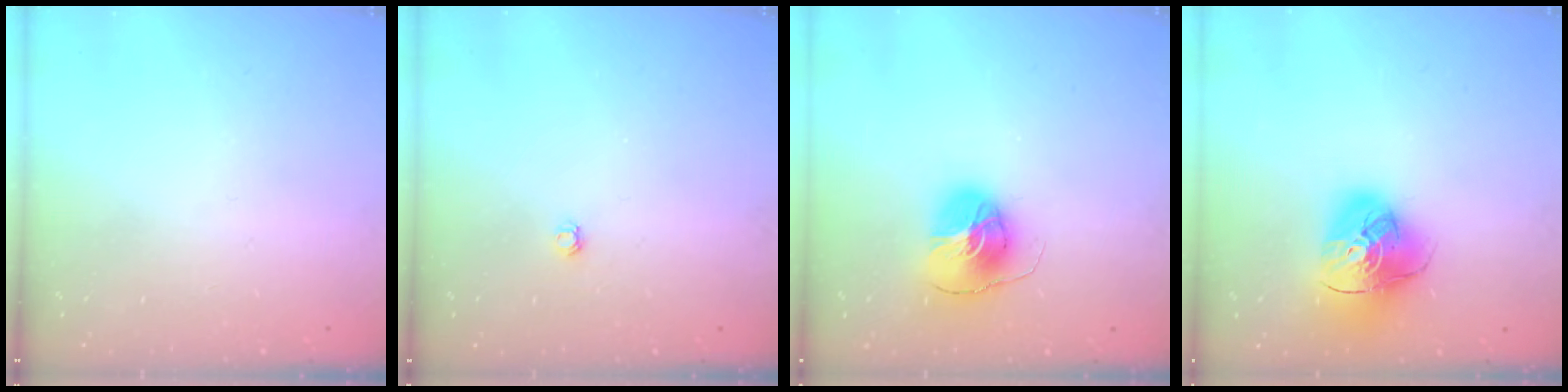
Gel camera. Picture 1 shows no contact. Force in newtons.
{"total": 3.0, "press": 3.0, "slide": 0.4}
{"total": 9.1, "press": 9.1, "slide": 0.8}
{"total": 15.2, "press": 15.1, "slide": 1.9}